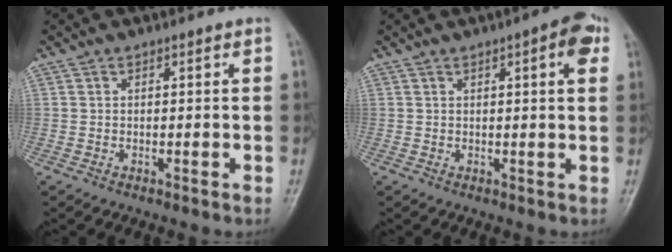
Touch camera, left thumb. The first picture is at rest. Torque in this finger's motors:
{"motor_torque": [-0.16, 0.42, 0.27, 0.28, -0.04]}